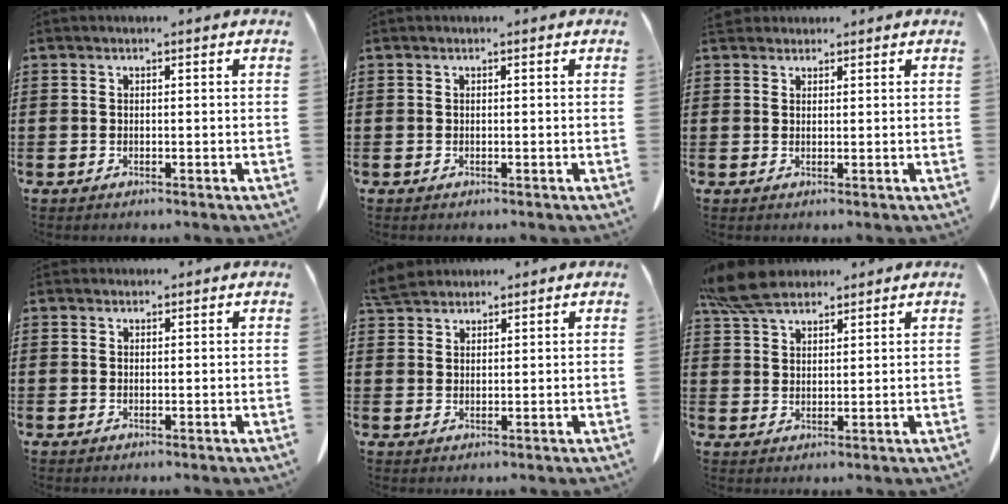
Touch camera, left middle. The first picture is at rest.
{"total": 0.0}
{"total": 2.1, "force": [1.9, 0.9, 0.4], "torque": [-0.014, 0.003, 0.039]}
{"total": 0.8, "force": [0.7, 0.3, 0.0], "torque": [-0.003, 0.000, 0.016]}
{"total": 4.2, "force": [3.8, 0.9, 1.4], "torque": [-0.040, -0.003, 0.075]}
{"total": 7.1, "force": [5.9, 2.3, 3.1], "torque": [-0.079, -0.004, 0.114]}